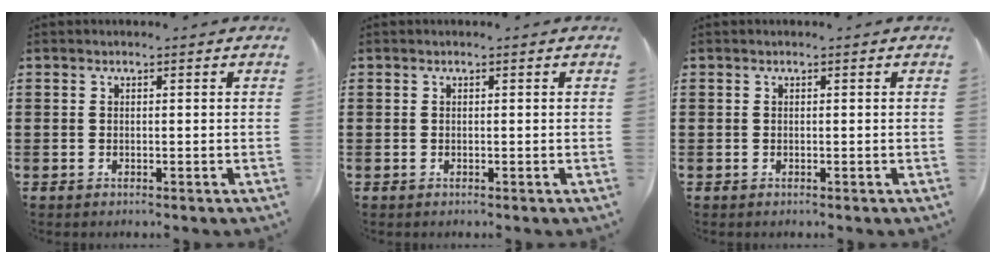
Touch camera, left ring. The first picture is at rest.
{"total": 0.0}
{"total": 0.0}